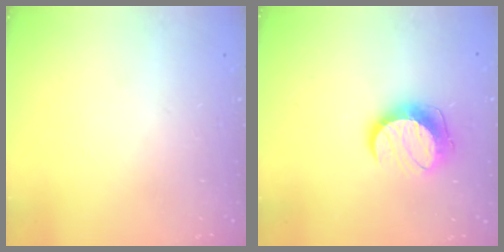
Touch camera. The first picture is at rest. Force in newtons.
{"total": 11.5, "press": 11.5, "slide": 0.8}